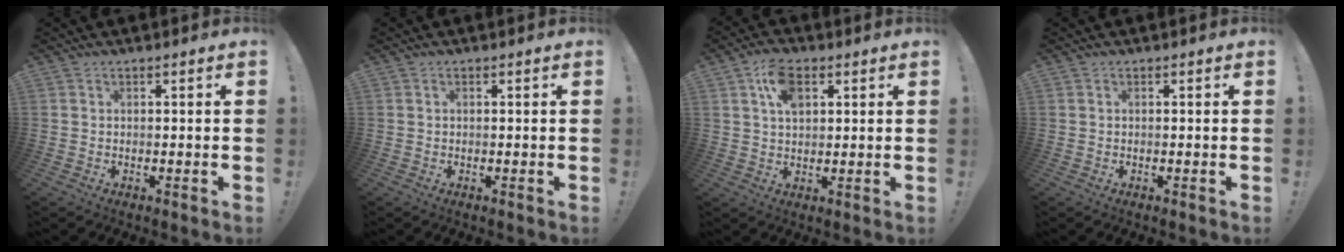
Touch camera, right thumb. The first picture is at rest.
{"total": 0.0}
{"total": 8.2, "force": [3.5, 4.8, 5.7], "torque": [-0.099, 0.001, 0.065]}
{"total": 0.0}